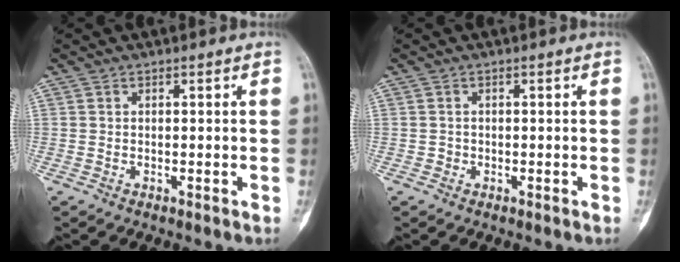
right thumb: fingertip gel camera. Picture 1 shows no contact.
{"total": 0.7, "force": [-0.2, 0.7, 0.0], "torque": [0.002, 0.004, -0.005]}